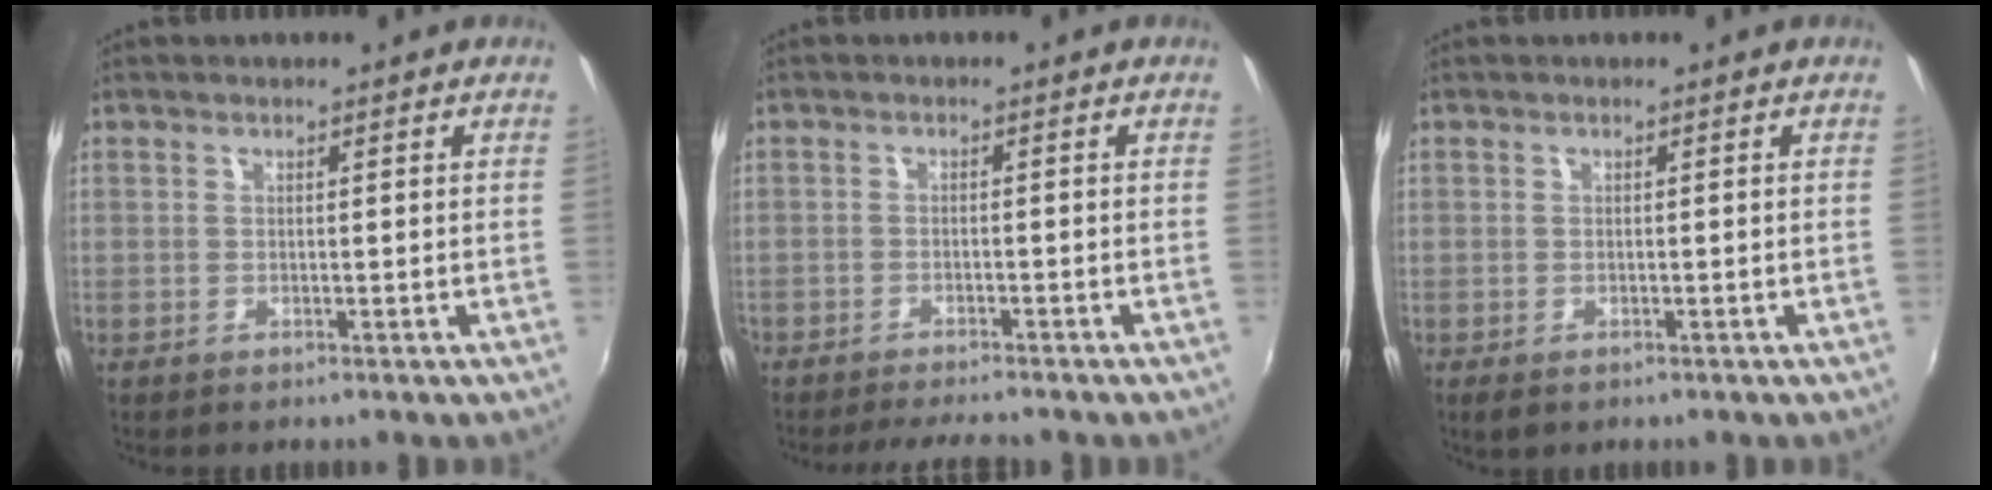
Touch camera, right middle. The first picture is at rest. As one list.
[{"total": 6.5, "force": [-5.9, 1.0, 2.6], "torque": [-0.069, -0.008, -0.090]}, {"total": 1.8, "force": [-1.0, 1.0, 1.1], "torque": [-0.021, -0.008, -0.016]}]